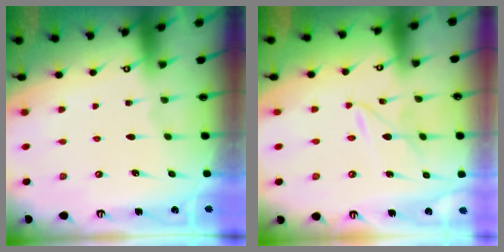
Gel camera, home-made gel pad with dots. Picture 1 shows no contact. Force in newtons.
{"total": 2.9, "press": 2.9, "slide": 0.2}